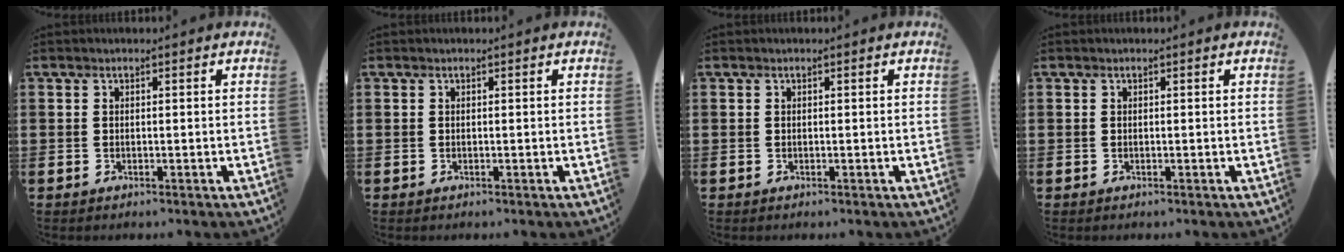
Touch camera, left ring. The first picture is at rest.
{"total": 0.0}
{"total": 0.0}
{"total": 0.0}